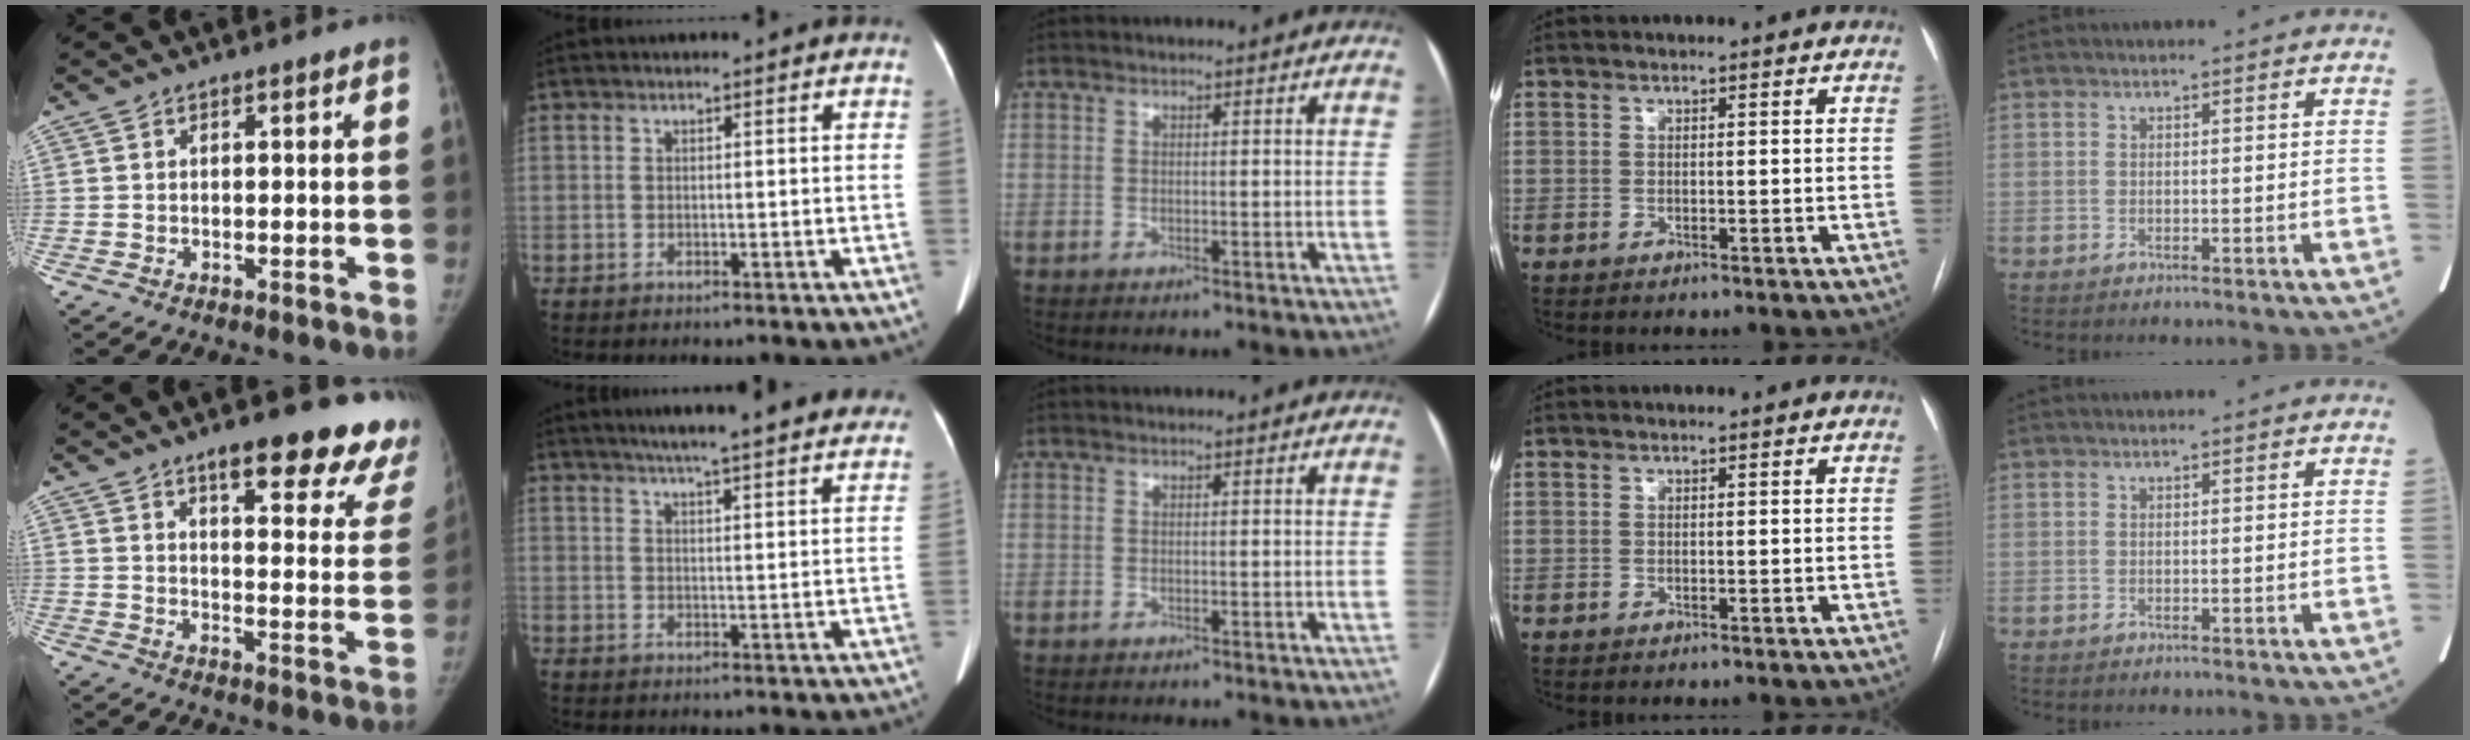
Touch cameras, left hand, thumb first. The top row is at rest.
{"thumb": {"total": 20.9, "force": [16.1, 5.7, 12.1], "torque": [-0.108, -0.083, 0.188]}, "index": {"total": 17.9, "force": [15.3, 2.0, 9.1], "torque": [-0.127, 0.023, 0.187]}}